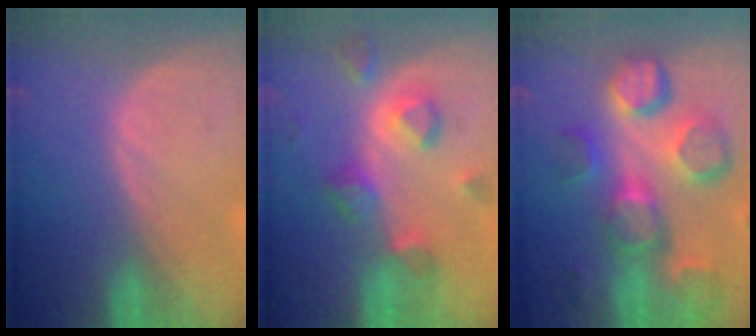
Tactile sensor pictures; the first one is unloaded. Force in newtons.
{"total": 7.2, "press": 7.1, "slide": 1.0}
{"total": 12.7, "press": 11.2, "slide": 6.0}